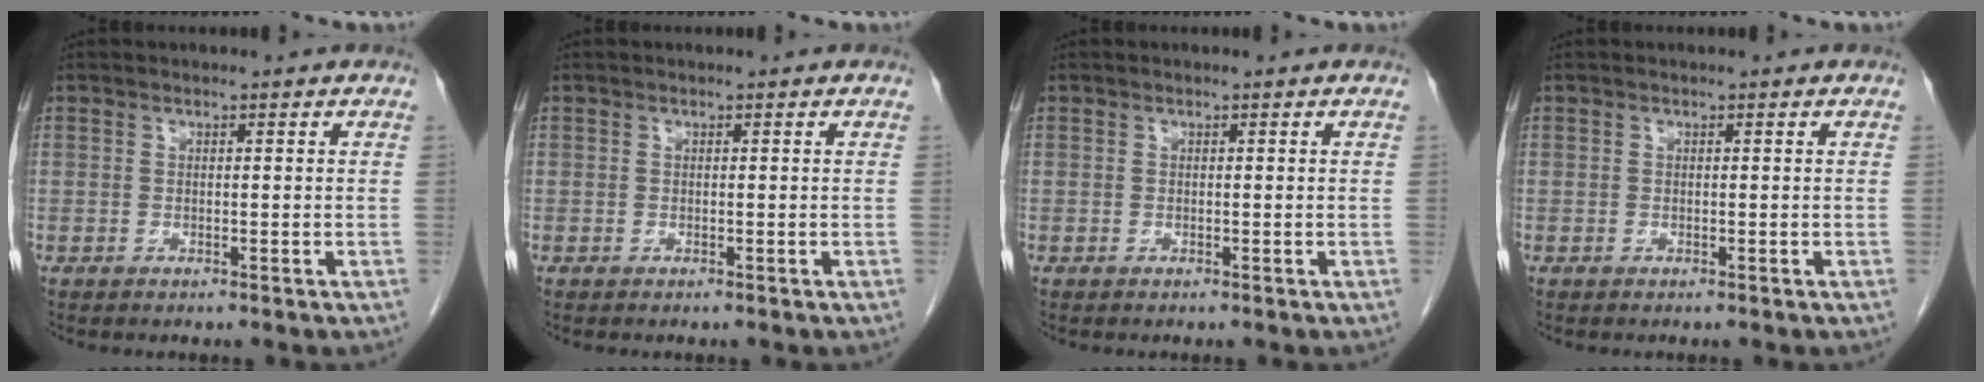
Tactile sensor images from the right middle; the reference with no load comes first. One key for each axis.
{"total": 0.0}
{"total": 0.0}
{"total": 0.0}